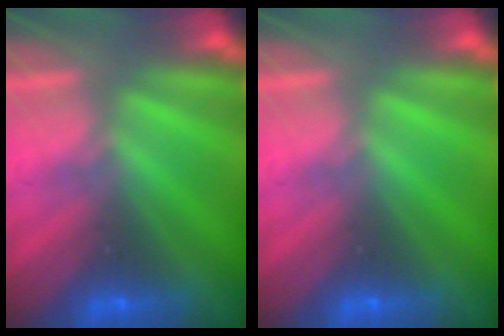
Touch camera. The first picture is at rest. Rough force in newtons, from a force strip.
{"total": 0.0}